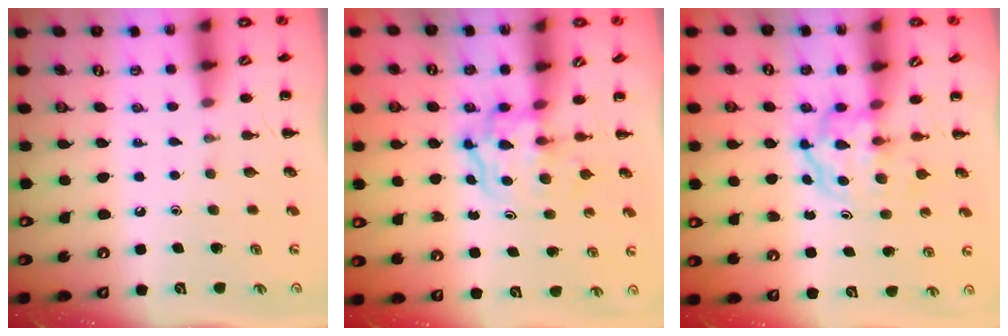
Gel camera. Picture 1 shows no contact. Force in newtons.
{"total": 3.6, "press": 3.6, "slide": 0.4}
{"total": 3.9, "press": 3.9, "slide": 0.5}